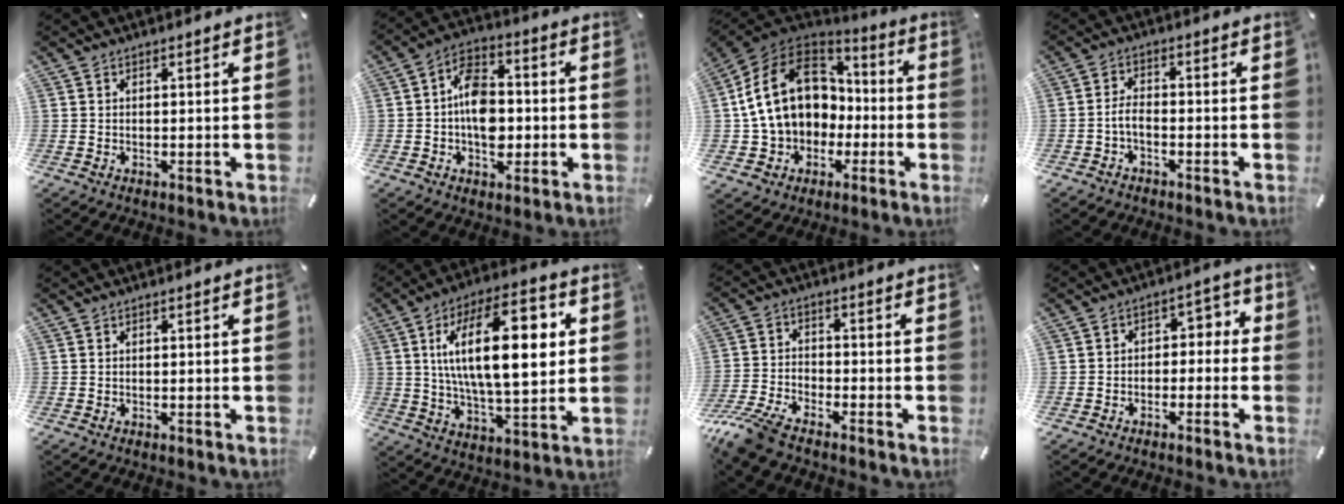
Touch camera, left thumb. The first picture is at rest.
{"total": 10.9, "force": [-1.5, 7.6, 7.8], "torque": [-0.135, 0.016, -0.023]}
{"total": 19.1, "force": [0.9, 15.7, 10.9], "torque": [-0.220, 0.016, 0.022]}
{"total": 3.6, "force": [-1.8, 1.8, 2.6], "torque": [-0.058, 0.008, -0.037]}
{"total": 0.0}
{"total": 23.5, "force": [5.3, 10.4, 20.4], "torque": [-0.350, 0.004, 0.076]}
{"total": 9.1, "force": [-7.8, 2.6, 4.0], "torque": [-0.092, 0.027, -0.154]}
{"total": 4.7, "force": [-2.6, 3.4, 1.8], "torque": [-0.022, 0.026, -0.055]}